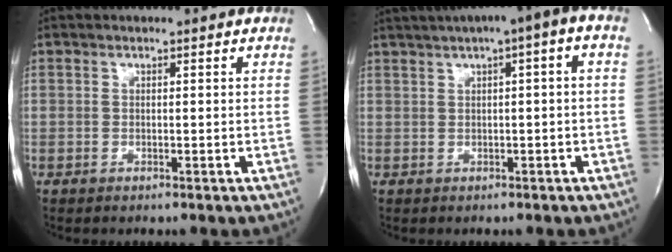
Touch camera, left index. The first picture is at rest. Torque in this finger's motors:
{"motor_torque": [1.14, -1.00, 0.50, 0.21]}